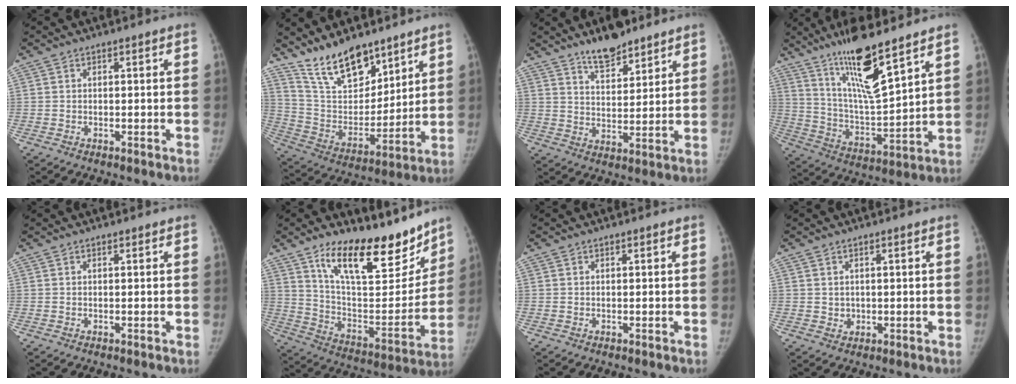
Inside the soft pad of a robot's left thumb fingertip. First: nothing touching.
{"total": 15.6, "force": [12.1, 6.7, 7.1], "torque": [-0.083, -0.074, 0.232]}
{"total": 9.0, "force": [7.1, 3.2, 4.5], "torque": [-0.049, -0.049, 0.123]}
{"total": 16.6, "force": [11.2, 2.6, 12.0], "torque": [-0.200, -0.070, 0.214]}
{"total": 0.0}
{"total": 23.6, "force": [16.7, 8.8, 14.2], "torque": [-0.168, -0.090, 0.273]}
{"total": 0.0}
{"total": 1.6, "force": [0.5, 1.5, 0.4], "torque": [-0.001, -0.004, 0.013]}